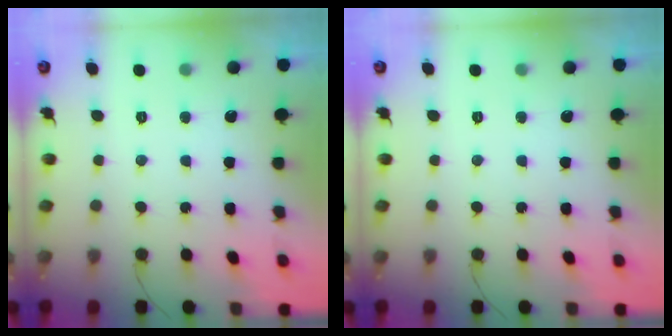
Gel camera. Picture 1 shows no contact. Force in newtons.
{"total": 0.0}